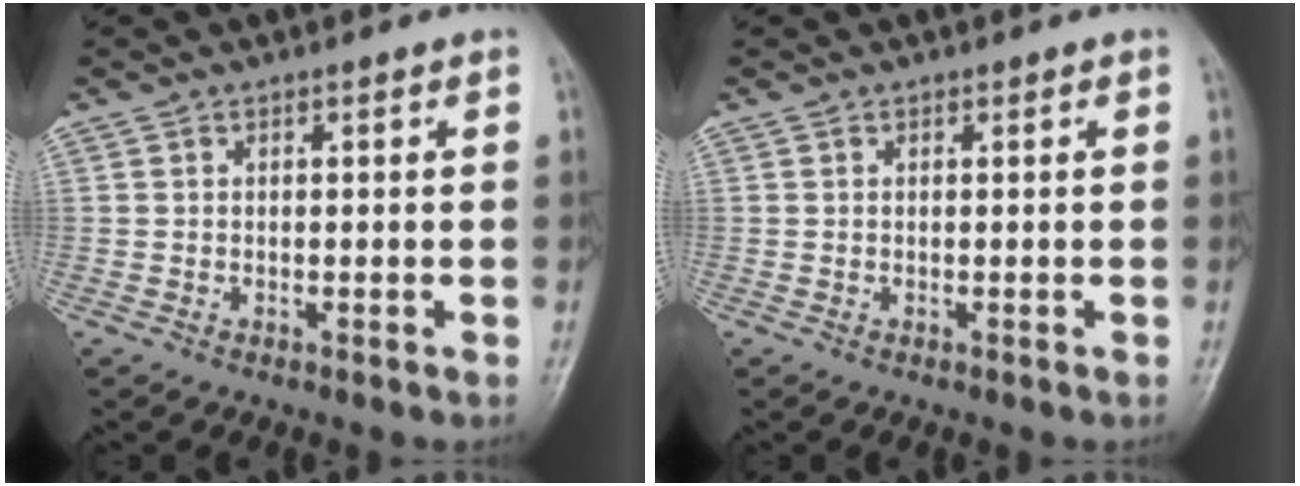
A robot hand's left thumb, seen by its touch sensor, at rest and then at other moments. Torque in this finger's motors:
{"motor_torque": [0.00, 0.00, 0.00, 0.00, 0.00]}